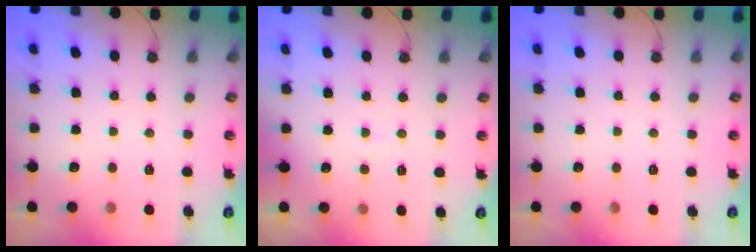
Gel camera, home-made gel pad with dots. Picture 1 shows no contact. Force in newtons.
{"total": 3.0, "press": 2.7, "slide": 1.3}
{"total": 0.0}